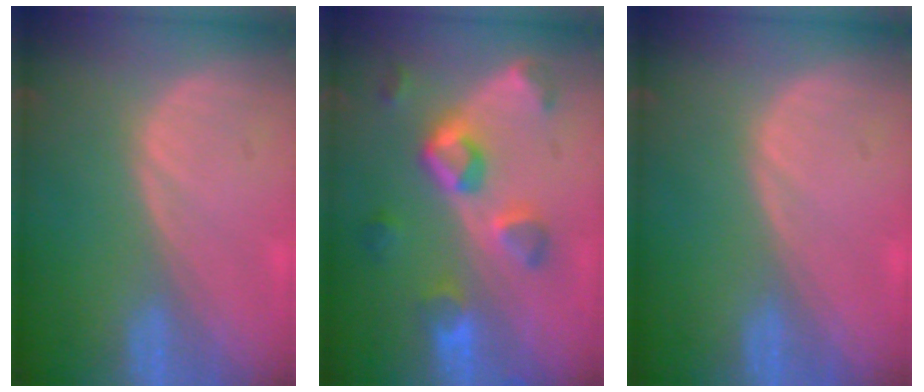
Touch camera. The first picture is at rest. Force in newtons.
{"total": 7.3, "press": 7.1, "slide": 1.7}
{"total": 0.0}